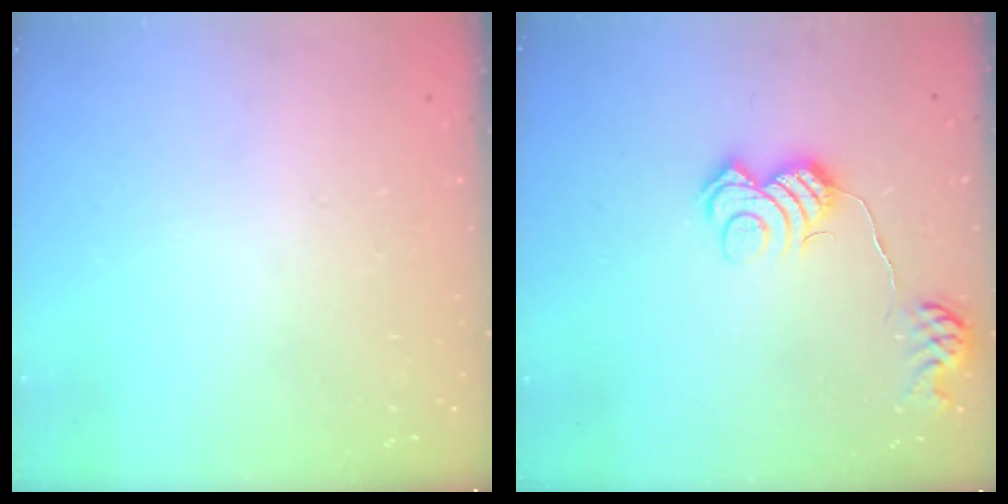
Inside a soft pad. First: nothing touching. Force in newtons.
{"total": 11.4, "press": 11.4, "slide": 0.5}